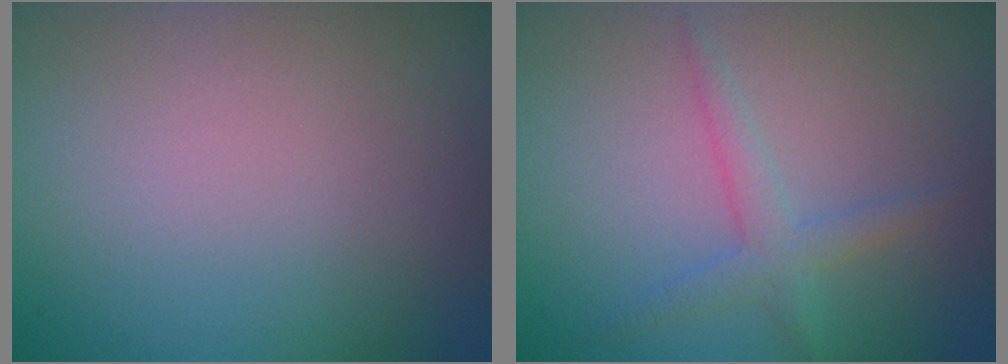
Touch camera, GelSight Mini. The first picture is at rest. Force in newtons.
{"total": 2.0, "press": 2.0, "slide": 0.1}